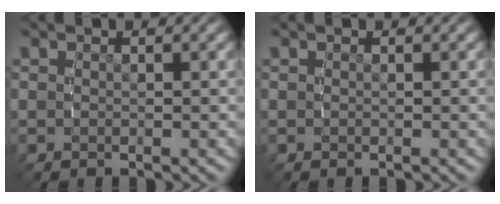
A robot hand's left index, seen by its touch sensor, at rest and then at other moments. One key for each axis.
{"total": 0.0}